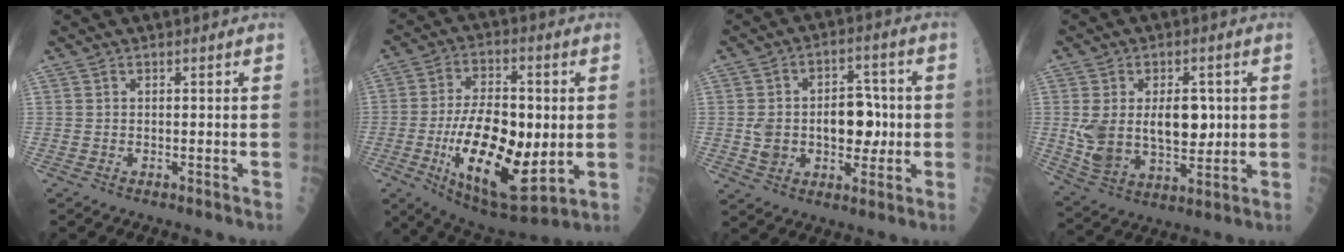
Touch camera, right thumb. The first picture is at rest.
{"total": 21.9, "force": [-2.9, 9.6, 19.5], "torque": [-0.327, -0.011, -0.031]}
{"total": 12.8, "force": [-0.4, 8.6, 9.5], "torque": [-0.108, 0.024, 0.001]}
{"total": 15.2, "force": [1.3, 9.1, 12.1], "torque": [-0.195, -0.008, 0.039]}